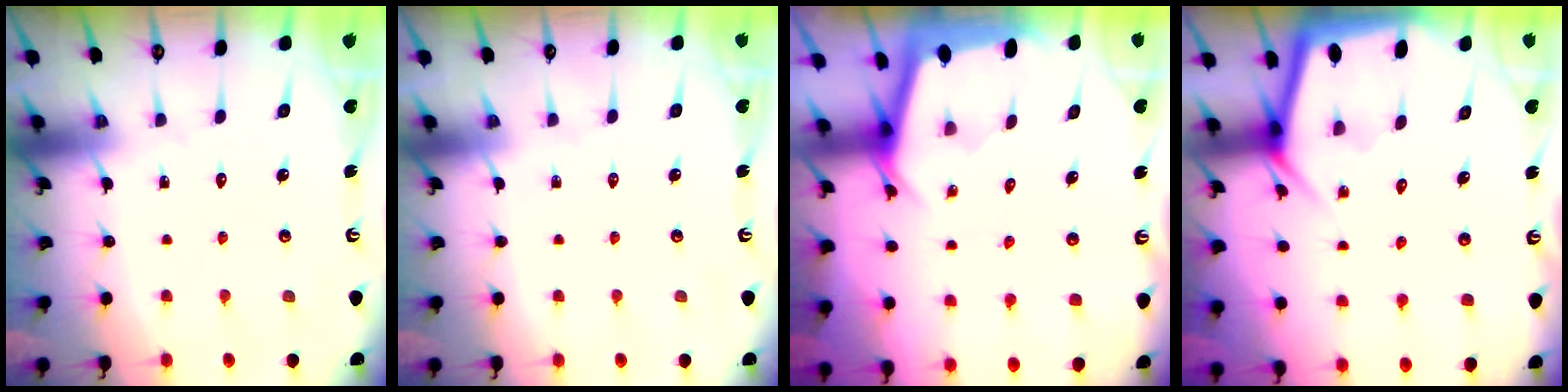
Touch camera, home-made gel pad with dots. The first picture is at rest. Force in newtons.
{"total": 0.0}
{"total": 2.3, "press": 2.3, "slide": 0.1}
{"total": 4.7, "press": 4.6, "slide": 0.4}